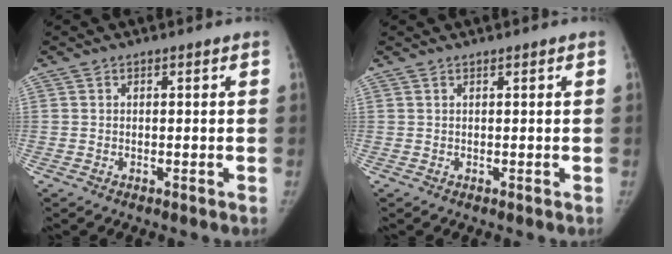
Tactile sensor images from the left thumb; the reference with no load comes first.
{"total": 0.0}